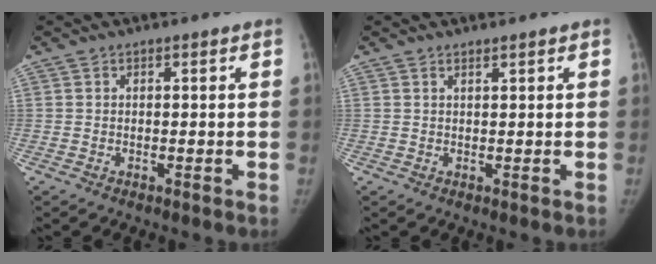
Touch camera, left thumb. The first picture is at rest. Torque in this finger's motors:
{"motor_torque": [-0.42, -0.18, -0.09, 0.13, -0.05]}